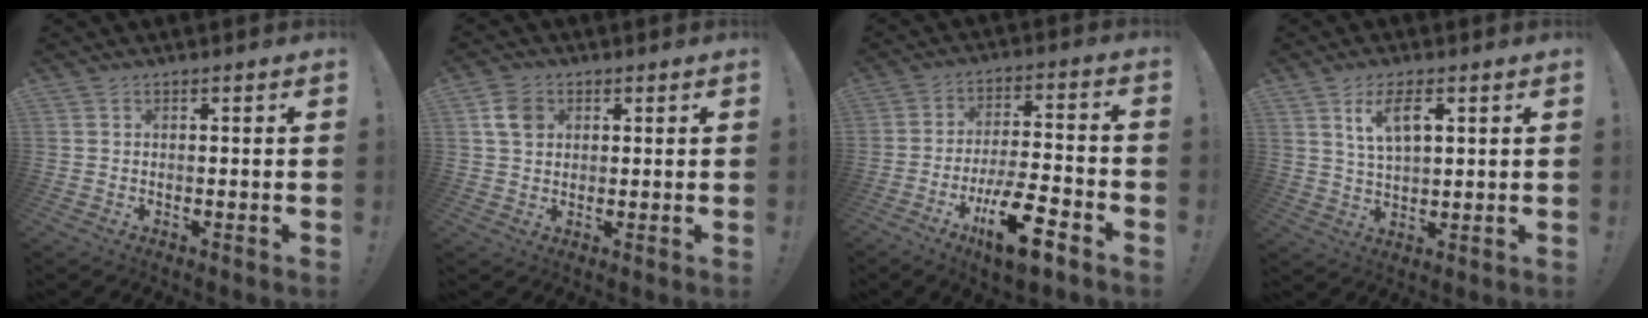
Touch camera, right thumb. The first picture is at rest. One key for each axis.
{"total": 6.1, "fx": 2.0, "fy": 4.7, "fz": 3.2, "tx": -0.047, "ty": 0.005, "tz": 0.040}
{"total": 15.2, "fx": -8.1, "fy": 4.7, "fz": 11.9, "tx": -0.191, "ty": 0.047, "tz": -0.130}
{"total": 7.5, "fx": 3.6, "fy": 2.9, "fz": 5.9, "tx": -0.098, "ty": -0.011, "tz": 0.061}